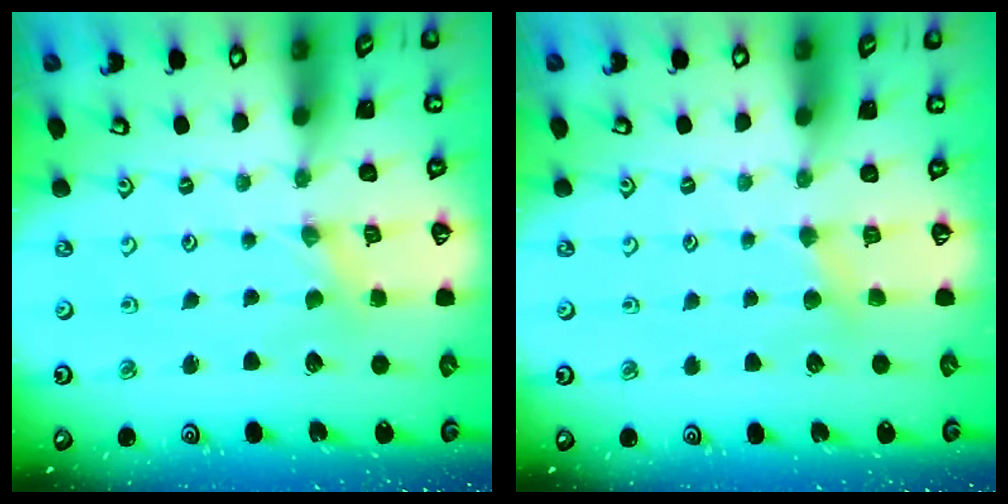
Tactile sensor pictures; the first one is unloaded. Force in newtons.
{"total": 3.0, "press": 2.9, "slide": 0.5}